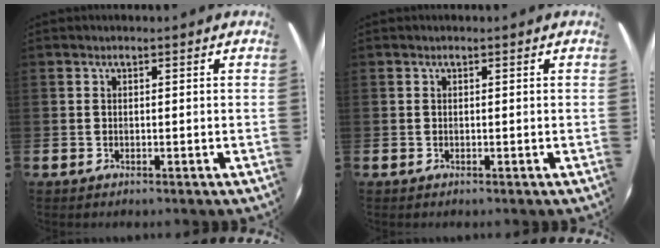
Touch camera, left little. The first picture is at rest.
{"total": 0.0}